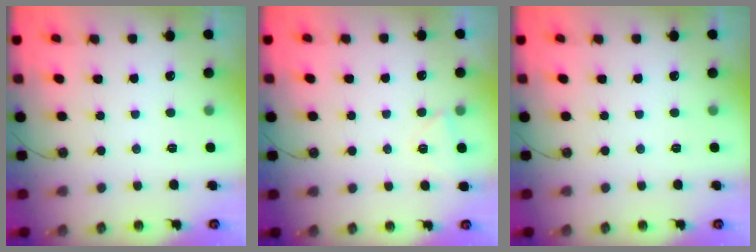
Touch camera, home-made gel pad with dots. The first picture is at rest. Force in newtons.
{"total": 4.0, "press": 3.3, "slide": 2.3}
{"total": 0.0}